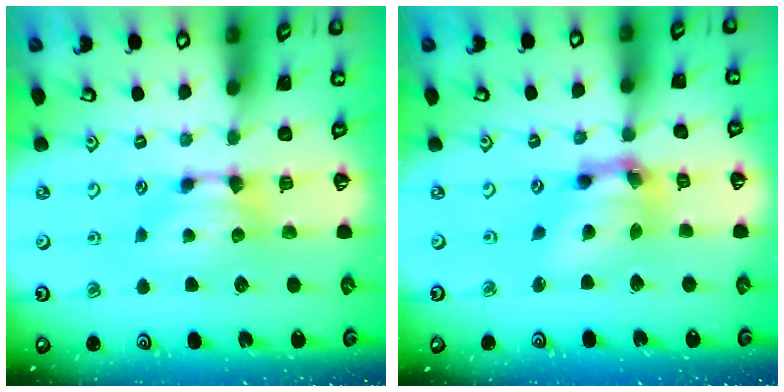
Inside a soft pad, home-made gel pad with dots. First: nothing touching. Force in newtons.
{"total": 7.6, "press": 7.2, "slide": 2.3}